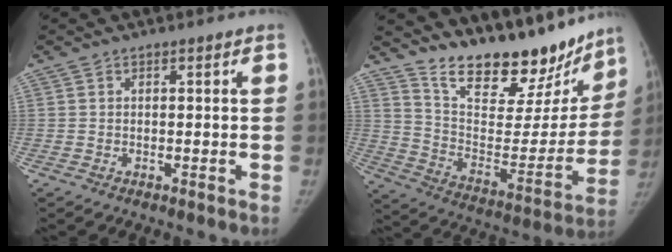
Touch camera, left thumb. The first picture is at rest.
{"total": 26.4, "force": [21.5, 9.5, 12.0], "torque": [-0.145, -0.111, 0.320]}